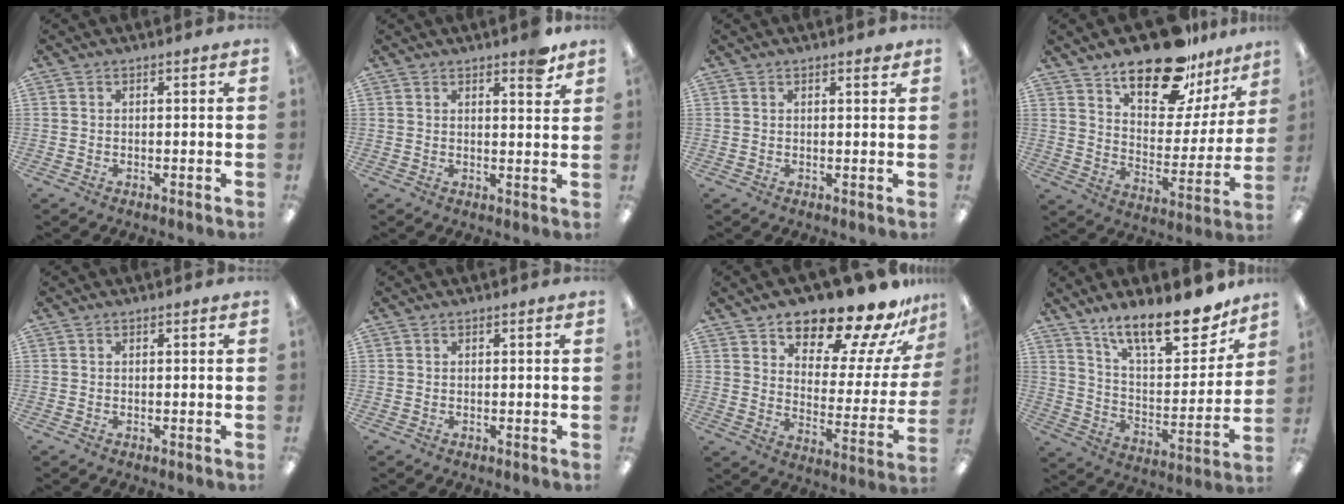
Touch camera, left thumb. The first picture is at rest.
{"total": 4.6, "force": [3.6, 1.3, 2.6], "torque": [-0.028, -0.021, 0.058]}
{"total": 1.3, "force": [1.2, 0.4, 0.6], "torque": [-0.004, -0.003, 0.019]}
{"total": 20.5, "force": [15.6, 8.2, 10.4], "torque": [-0.162, -0.102, 0.268]}
{"total": 0.0}
{"total": 0.0}
{"total": 17.2, "force": [15.3, 4.9, 6.3], "torque": [-0.097, -0.122, 0.255]}
{"total": 19.7, "force": [14.8, 7.1, 10.9], "torque": [-0.158, -0.102, 0.249]}